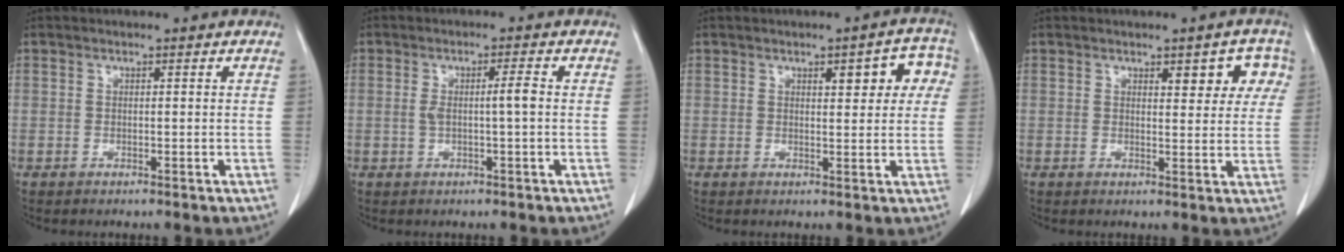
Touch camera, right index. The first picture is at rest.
{"total": 3.2, "force": [0.0, 0.1, 3.2], "torque": [-0.061, 0.006, 0.003]}
{"total": 6.2, "force": [2.1, 2.2, 5.4], "torque": [-0.056, 0.018, 0.021]}
{"total": 5.6, "force": [2.6, 2.3, 4.5], "torque": [-0.040, 0.011, 0.028]}